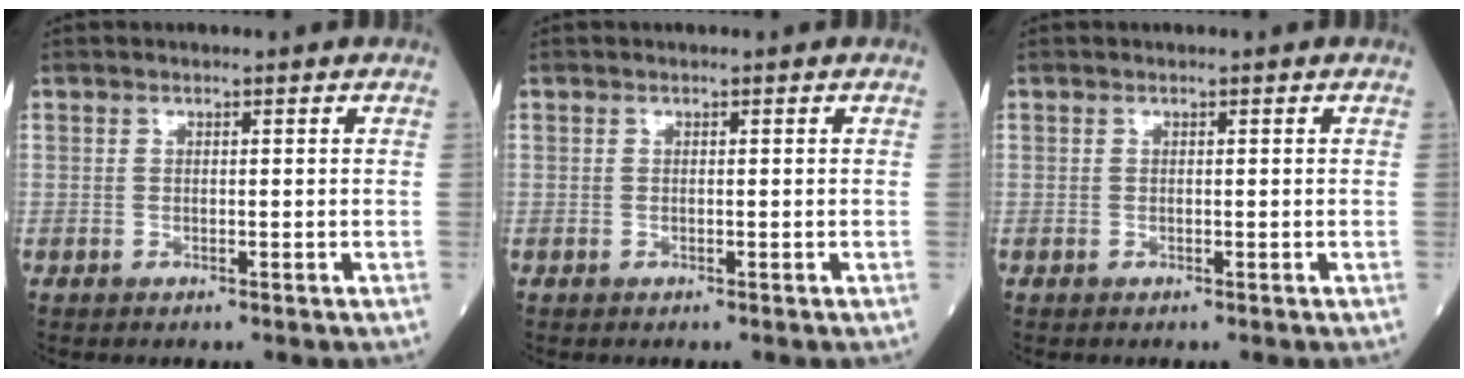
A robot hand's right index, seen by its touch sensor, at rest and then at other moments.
{"total": 0.0}
{"total": 0.0}